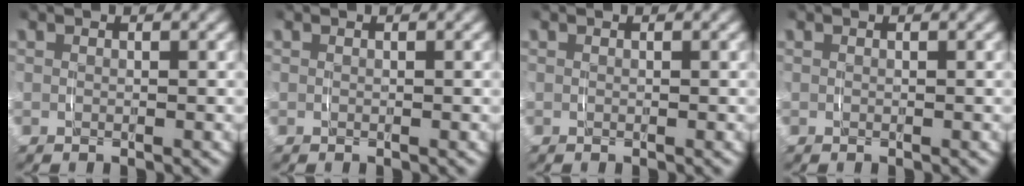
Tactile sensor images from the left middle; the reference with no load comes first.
{"total": 0.0}
{"total": 0.0}
{"total": 0.0}